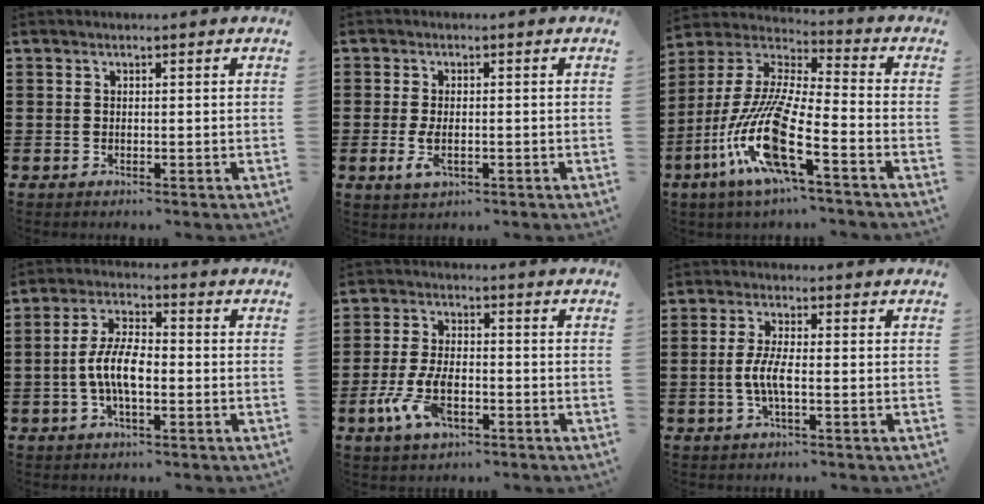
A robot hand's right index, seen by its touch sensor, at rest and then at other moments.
{"total": 3.2, "force": [-0.7, 1.5, 2.8], "torque": [-0.066, -0.006, -0.017]}
{"total": 14.7, "force": [-8.3, 1.7, 12.0], "torque": [-0.262, -0.015, -0.162]}
{"total": 7.2, "force": [-1.4, 2.9, 6.4], "torque": [-0.146, -0.002, -0.033]}
{"total": 7.7, "force": [-3.0, 3.7, 6.1], "torque": [-0.147, -0.006, -0.060]}
{"total": 4.5, "force": [-1.0, 0.9, 4.3], "torque": [-0.103, -0.008, -0.028]}